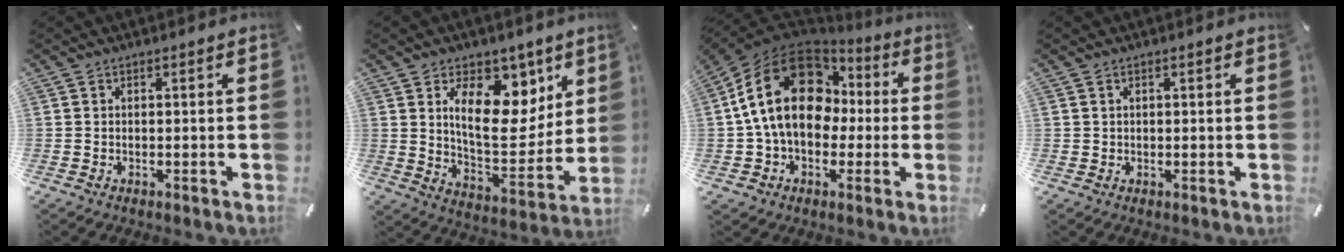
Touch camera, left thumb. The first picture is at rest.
{"total": 16.6, "force": [7.5, 10.1, 10.8], "torque": [-0.146, -0.046, 0.132]}
{"total": 21.8, "force": [2.3, 16.3, 14.4], "torque": [-0.298, 0.011, 0.039]}
{"total": 0.6, "force": [0.4, 0.5, 0.0], "torque": [0.001, 0.002, 0.007]}